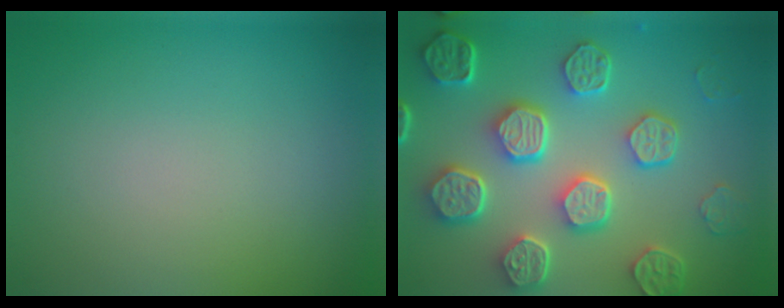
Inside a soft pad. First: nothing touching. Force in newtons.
{"total": 8.5, "press": 6.5, "slide": 5.5}